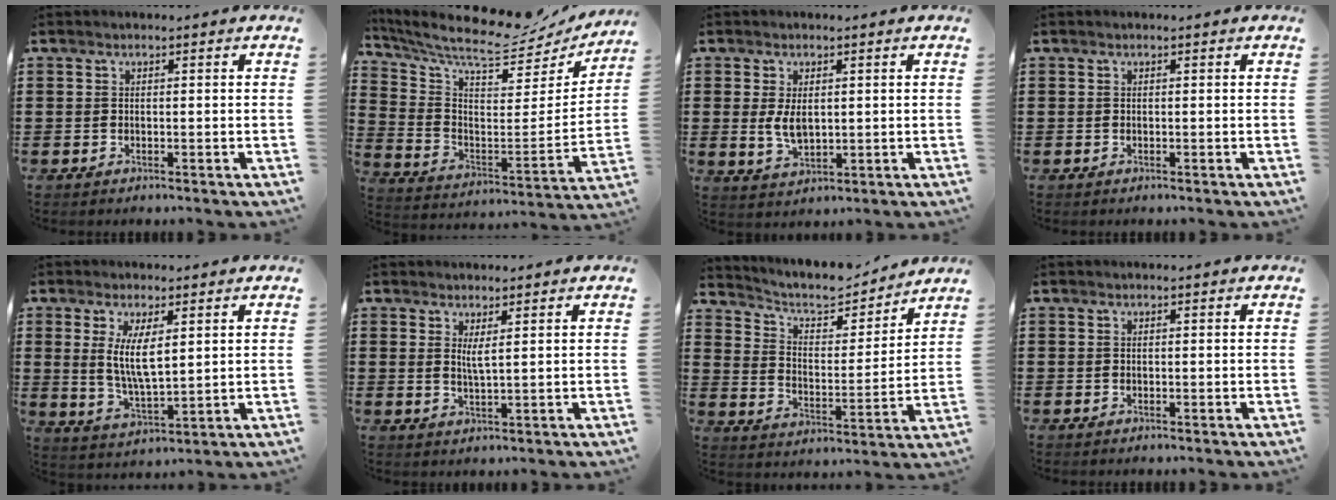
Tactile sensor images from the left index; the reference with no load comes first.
{"total": 9.1, "force": [8.0, 1.7, 4.2], "torque": [-0.119, -0.062, 0.132]}
{"total": 4.2, "force": [0.6, 2.5, 3.4], "torque": [-0.070, 0.000, 0.006]}
{"total": 0.0}
{"total": 6.9, "force": [2.0, 2.4, 6.2], "torque": [-0.117, 0.001, 0.033]}
{"total": 2.2, "force": [1.2, 0.0, 1.9], "torque": [-0.040, -0.002, 0.022]}
{"total": 6.5, "force": [5.8, 2.0, 2.1], "torque": [-0.070, -0.034, 0.096]}
{"total": 0.0}